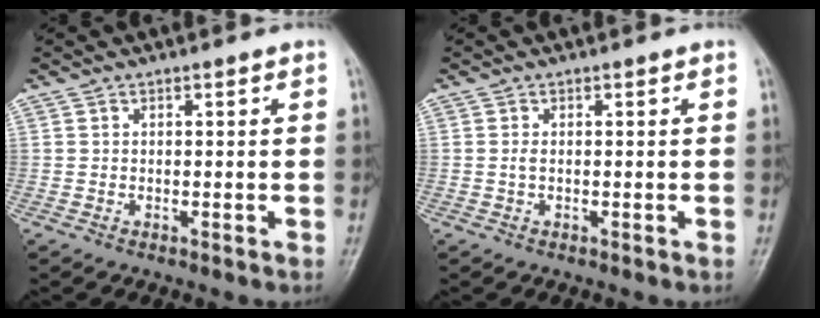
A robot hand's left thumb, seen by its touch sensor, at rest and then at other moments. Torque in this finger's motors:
{"motor_torque": [0.22, 0.22, 0.11, 0.04, 0.00]}